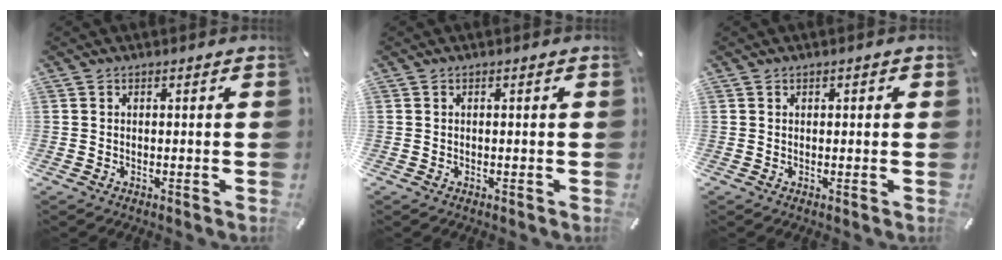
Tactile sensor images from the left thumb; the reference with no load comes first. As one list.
[{"total": 0.0}, {"total": 0.5, "force": [0.1, 0.5, 0.2], "torque": [-0.004, 0.004, 0.001]}]